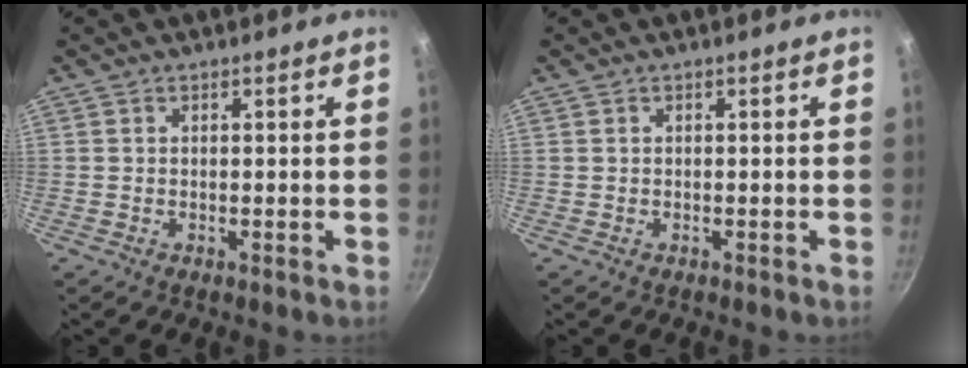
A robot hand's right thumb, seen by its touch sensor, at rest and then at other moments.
{"total": 0.0}